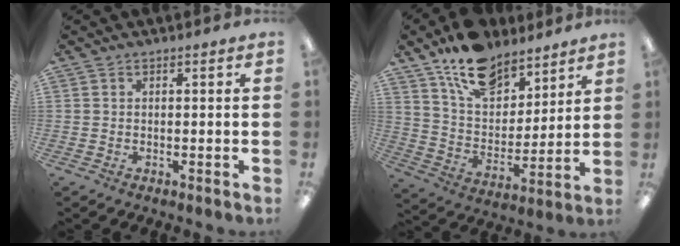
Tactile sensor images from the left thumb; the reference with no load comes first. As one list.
[{"total": 15.5, "force": [11.5, 8.2, 6.3], "torque": [-0.110, -0.069, 0.213]}]